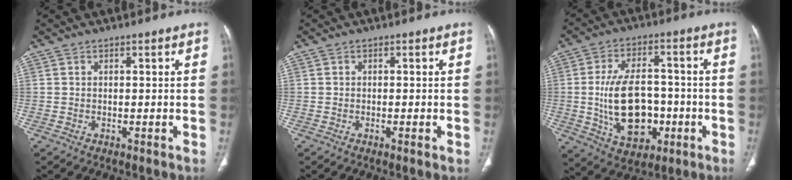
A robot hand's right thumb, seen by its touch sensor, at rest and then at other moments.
{"total": 0.9, "force": [-0.3, 0.1, 0.9], "torque": [-0.019, -0.003, -0.005]}
{"total": 15.4, "force": [-2.5, 9.5, 11.8], "torque": [-0.184, 0.015, -0.027]}